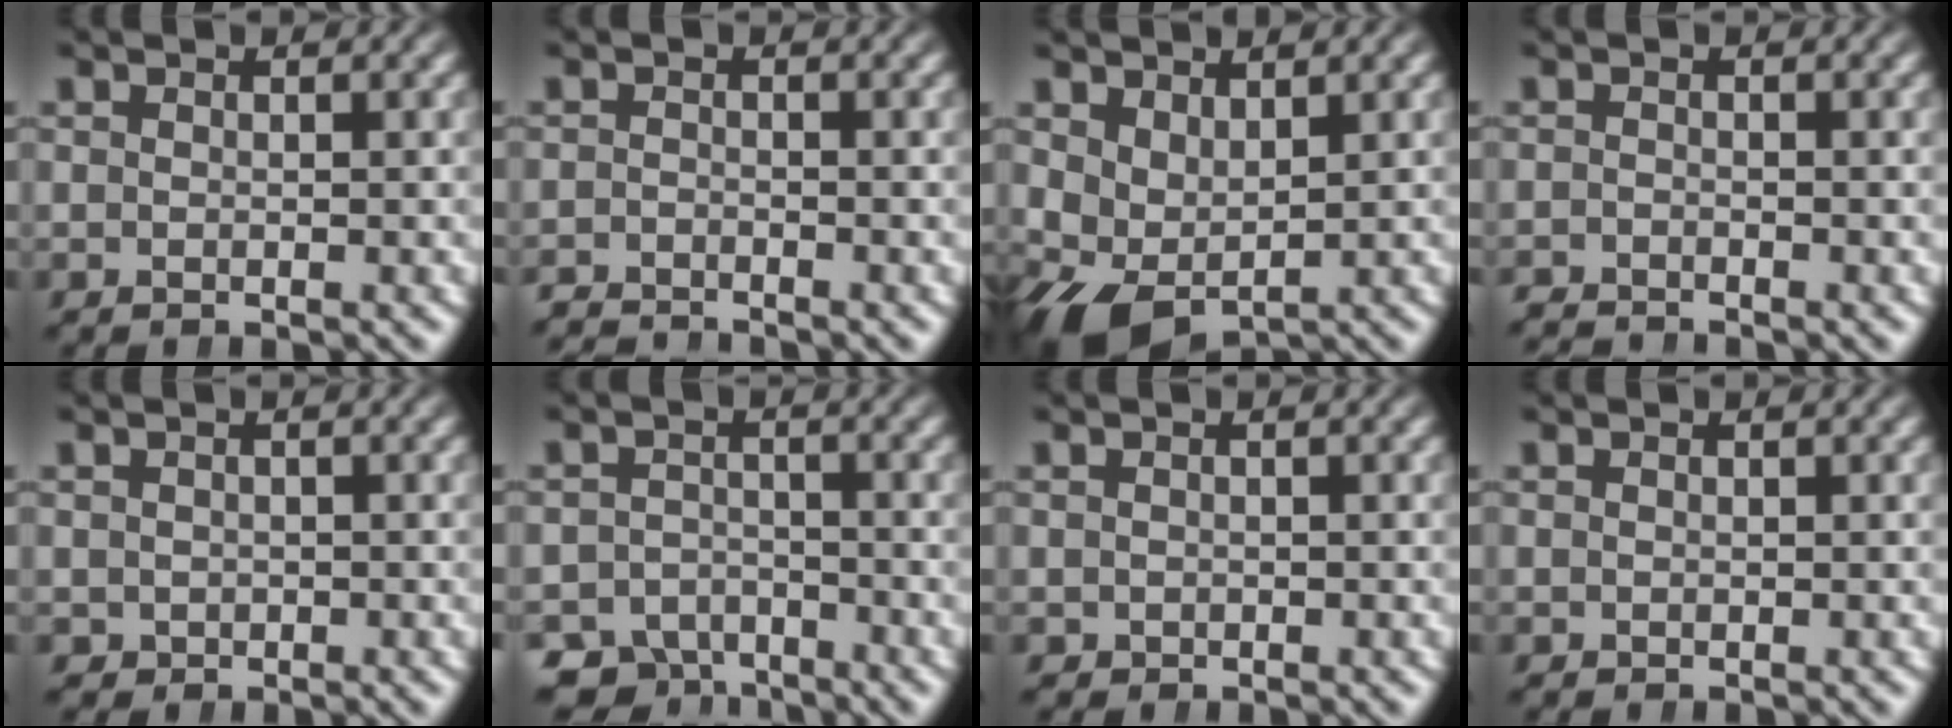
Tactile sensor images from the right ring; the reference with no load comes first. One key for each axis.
{"total": 2.3, "fx": -2.2, "fy": 0.5, "fz": -0.2, "tx": 0.000, "ty": -0.014, "tz": -0.037}
{"total": 5.5, "fx": -1.8, "fy": 4.5, "fz": 2.7, "tx": -0.088, "ty": -0.041, "tz": -0.011}
{"total": 1.8, "fx": -1.7, "fy": 0.5, "fz": -0.2, "tx": 0.000, "ty": -0.014, "tz": -0.029}
{"total": 1.8, "fx": -0.3, "fy": 1.8, "fz": 0.1, "tx": -0.017, "ty": -0.020, "tz": 0.008}
{"total": 5.8, "fx": -4.7, "fy": 3.3, "fz": 0.8, "tx": 0.005, "ty": -0.022, "tz": -0.078}
{"total": 0.9, "fx": -0.1, "fy": 0.9, "fz": -0.1, "tx": -0.008, "ty": -0.013, "tz": 0.007}
{"total": 0.0}